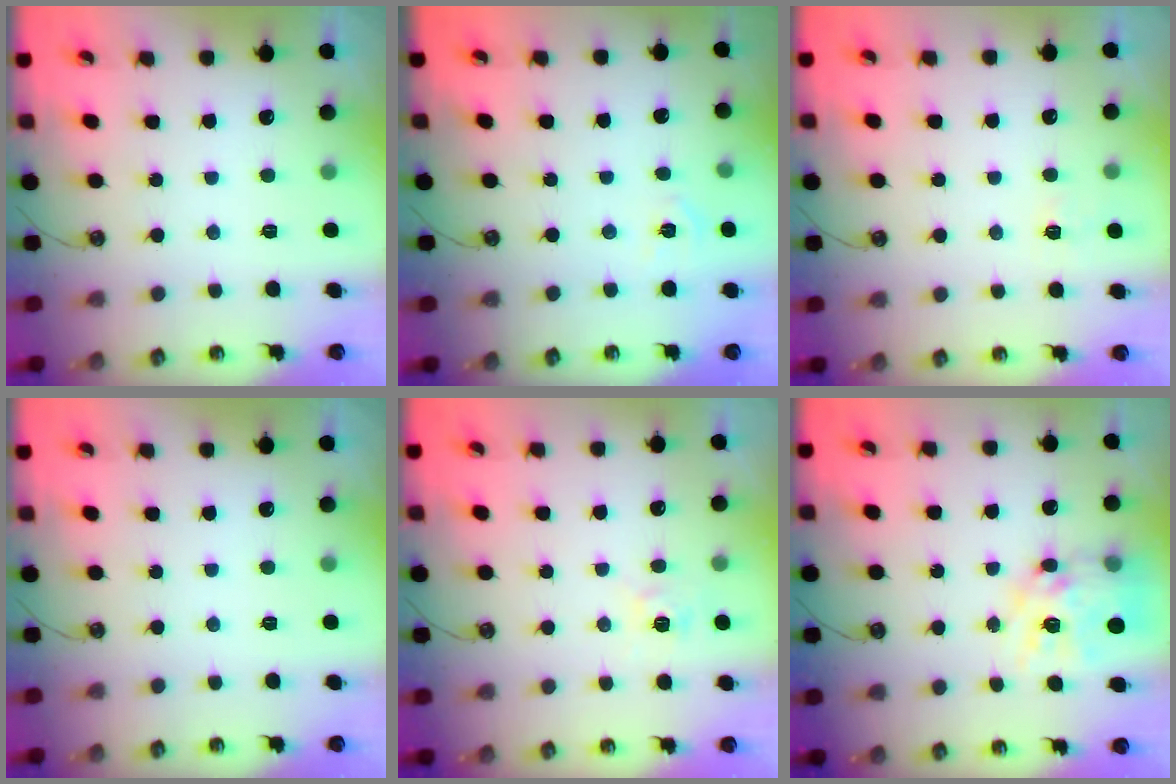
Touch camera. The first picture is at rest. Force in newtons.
{"total": 3.2, "press": 3.1, "slide": 0.5}
{"total": 2.8, "press": 2.8, "slide": 0.4}
{"total": 0.0}
{"total": 5.4, "press": 5.3, "slide": 0.5}
{"total": 16.0, "press": 16.0, "slide": 1.5}